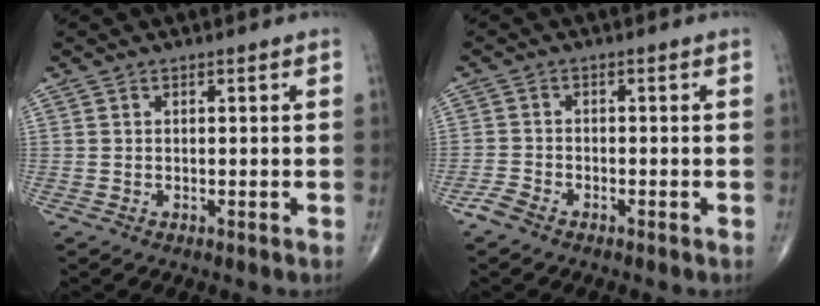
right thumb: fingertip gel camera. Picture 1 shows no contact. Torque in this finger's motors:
{"motor_torque": [1.05, 1.63, -0.18, -0.16, 0.00]}